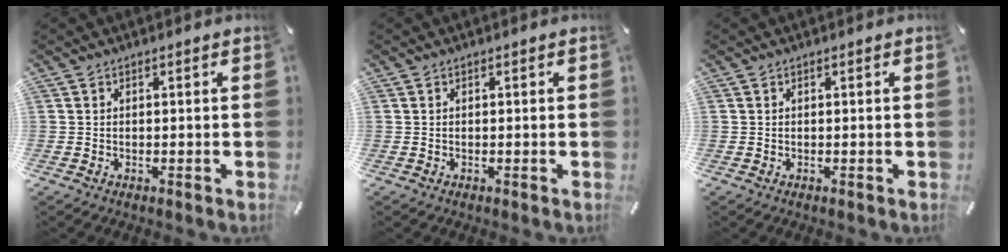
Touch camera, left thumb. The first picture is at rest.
{"total": 0.0}
{"total": 0.0}